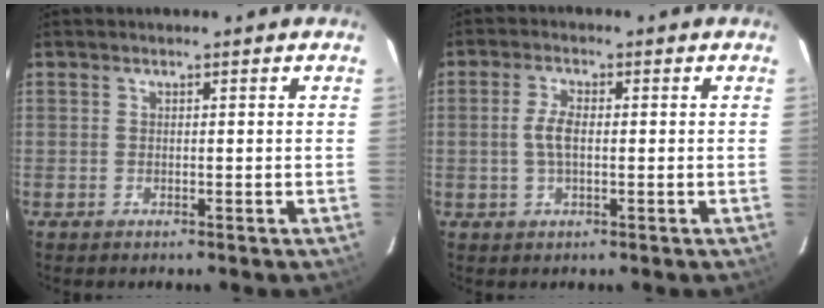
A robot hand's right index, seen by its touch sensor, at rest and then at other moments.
{"total": 4.0, "force": [-0.3, 1.7, 3.6], "torque": [-0.075, 0.004, -0.004]}